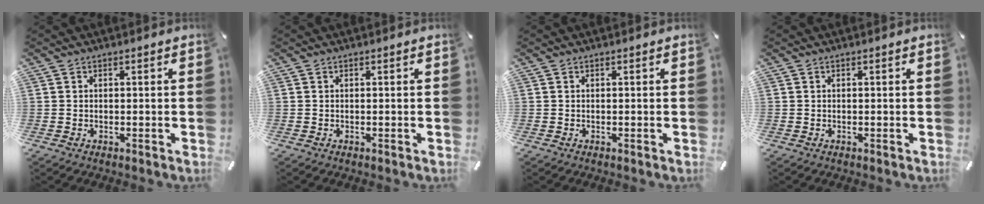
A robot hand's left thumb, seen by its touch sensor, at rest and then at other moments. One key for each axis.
{"total": 0.0}
{"total": 0.0}
{"total": 0.0}